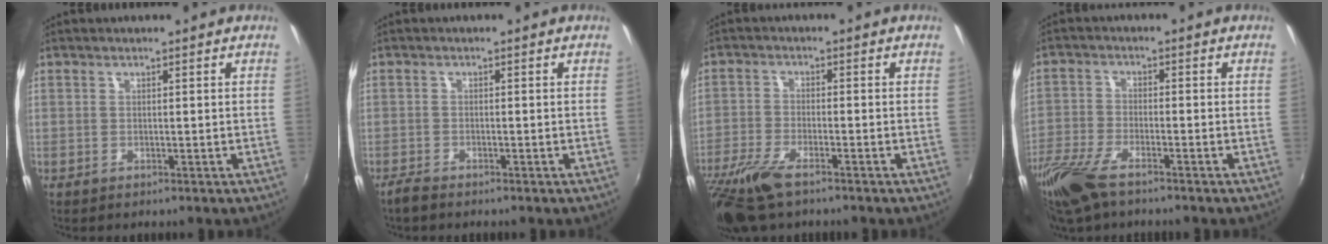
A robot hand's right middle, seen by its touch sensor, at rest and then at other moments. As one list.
[{"total": 1.9, "force": [-1.8, 0.3, 0.7], "torque": [-0.022, -0.004, -0.036]}, {"total": 10.7, "force": [-7.7, 3.1, 6.8], "torque": [-0.164, -0.039, -0.152]}, {"total": 9.9, "force": [-7.3, 3.1, 6.0], "torque": [-0.150, -0.029, -0.150]}]